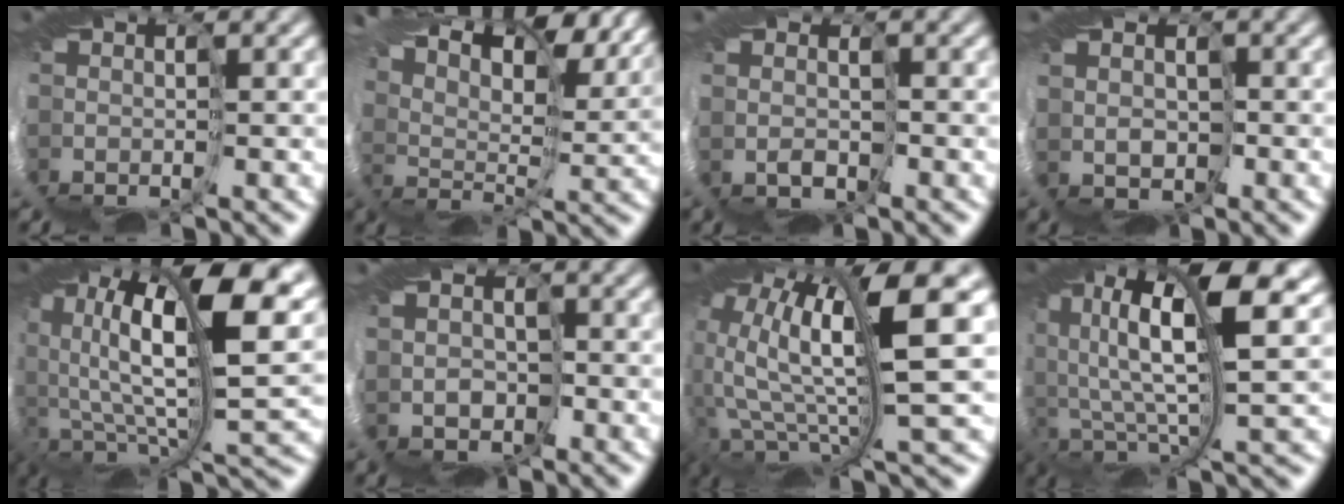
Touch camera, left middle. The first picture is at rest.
{"total": 13.8, "force": [12.0, 2.2, 6.5], "torque": [-0.147, 0.043, 0.167]}
{"total": 2.1, "force": [1.7, -0.5, -1.2], "torque": [0.022, 0.001, 0.028]}
{"total": 2.3, "force": [2.1, 0.9, -0.4], "torque": [0.004, 0.002, 0.030]}
{"total": 14.8, "force": [5.2, 5.4, 12.7], "torque": [-0.239, -0.012, 0.115]}
{"total": 1.7, "force": [1.1, 1.2, -0.5], "torque": [0.014, 0.003, 0.003]}
{"total": 10.8, "force": [4.3, 1.1, 9.9], "torque": [-0.208, 0.002, 0.100]}
{"total": 12.5, "force": [5.6, 3.5, 10.6], "torque": [-0.226, 0.004, 0.114]}